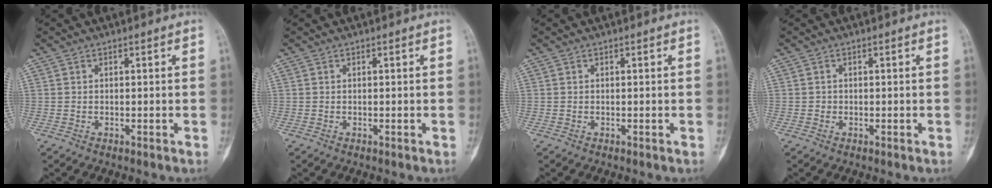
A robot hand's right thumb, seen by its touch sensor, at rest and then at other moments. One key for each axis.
{"total": 0.0}
{"total": 0.0}
{"total": 0.5, "fx": -0.1, "fy": 0.5, "fz": 0.1, "tx": 0.000, "ty": 0.003, "tz": -0.003}